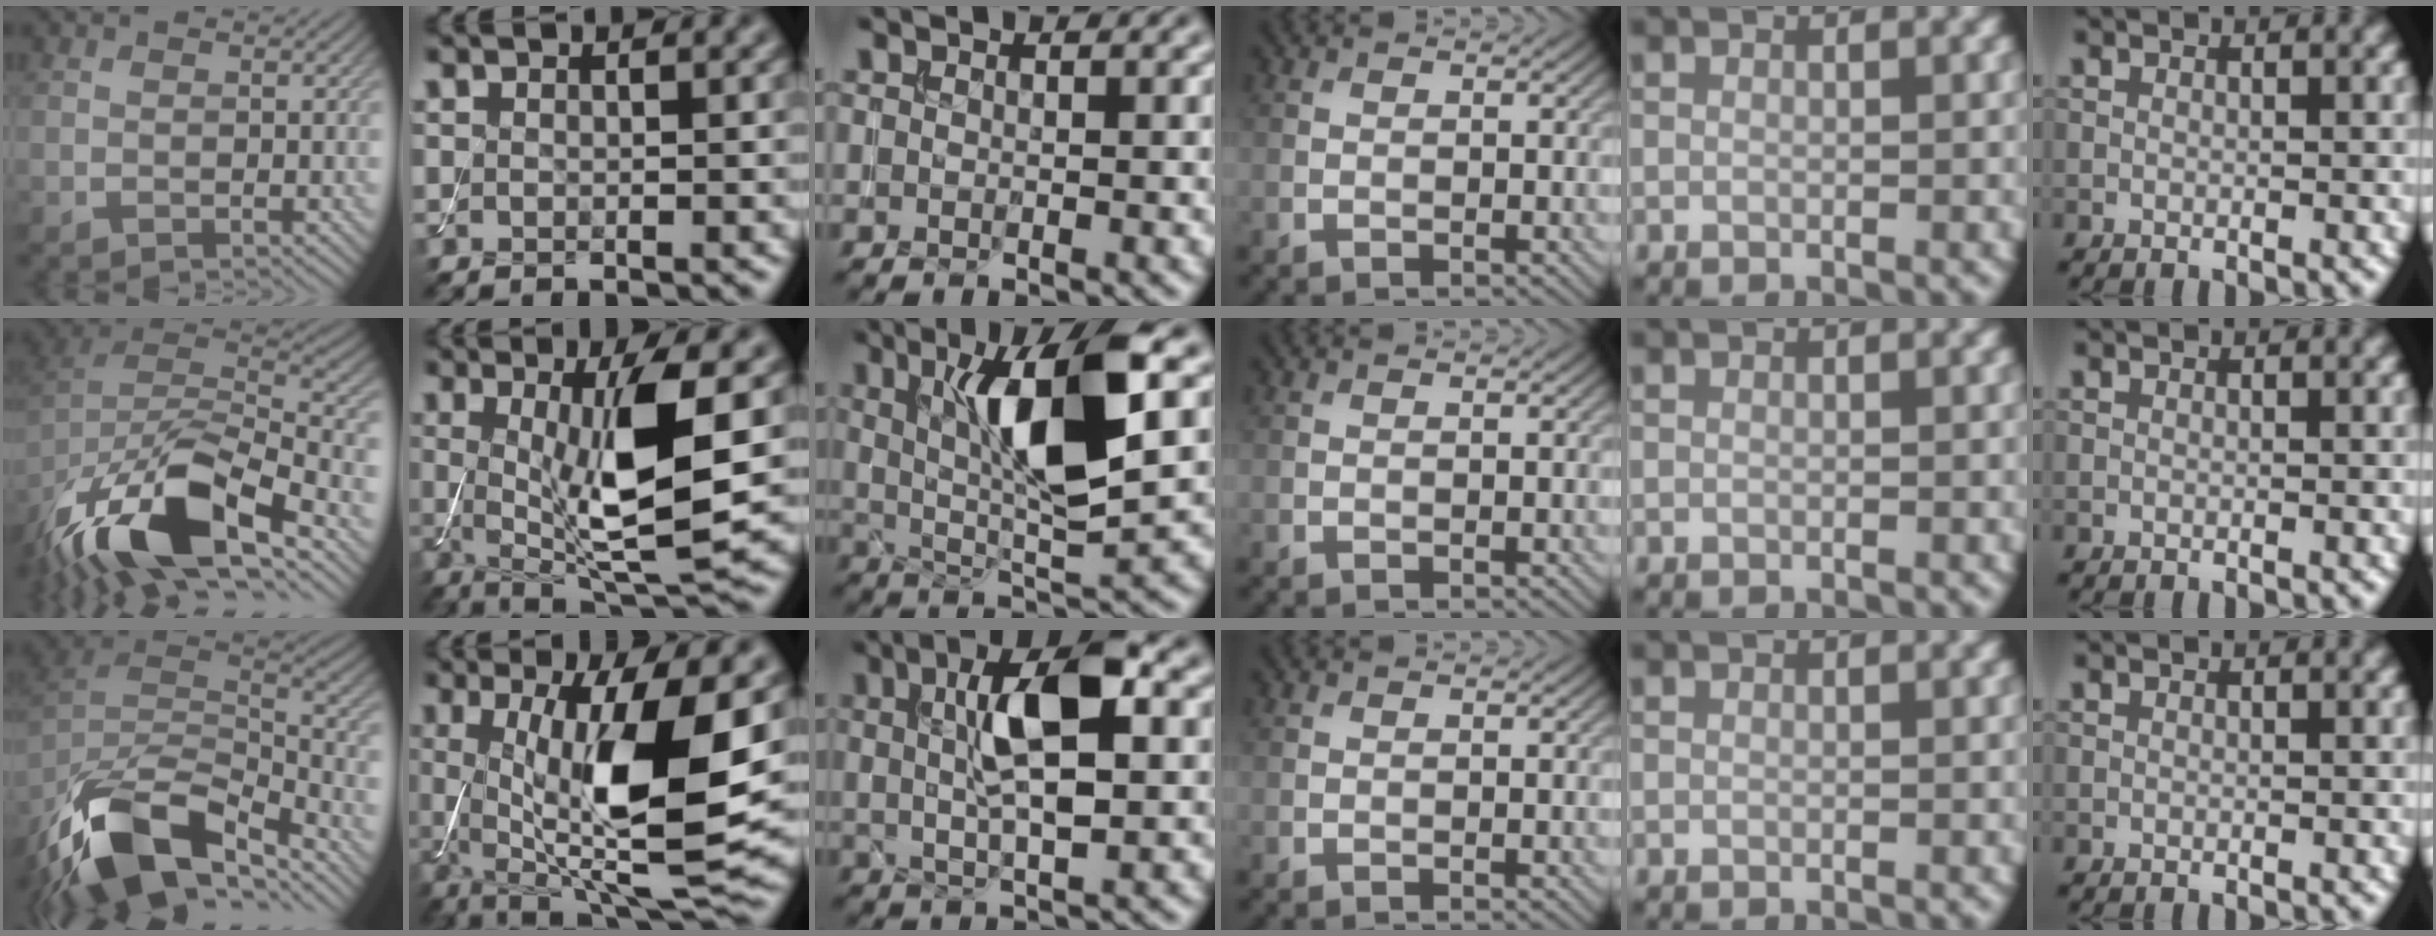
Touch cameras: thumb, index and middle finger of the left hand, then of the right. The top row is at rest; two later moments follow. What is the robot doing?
{"motion": "assemble", "object": "toy tower of hanoi"}